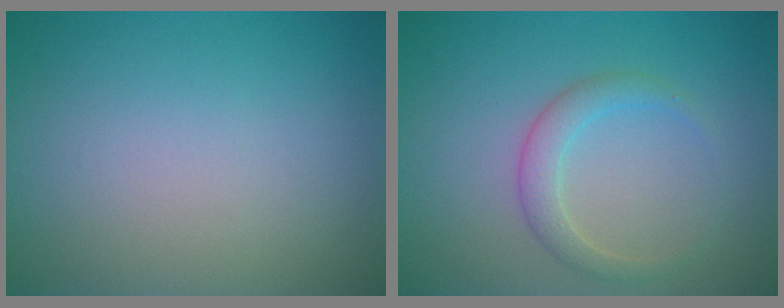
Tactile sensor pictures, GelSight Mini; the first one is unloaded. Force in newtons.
{"total": 2.2, "press": 2.2, "slide": 0.1}